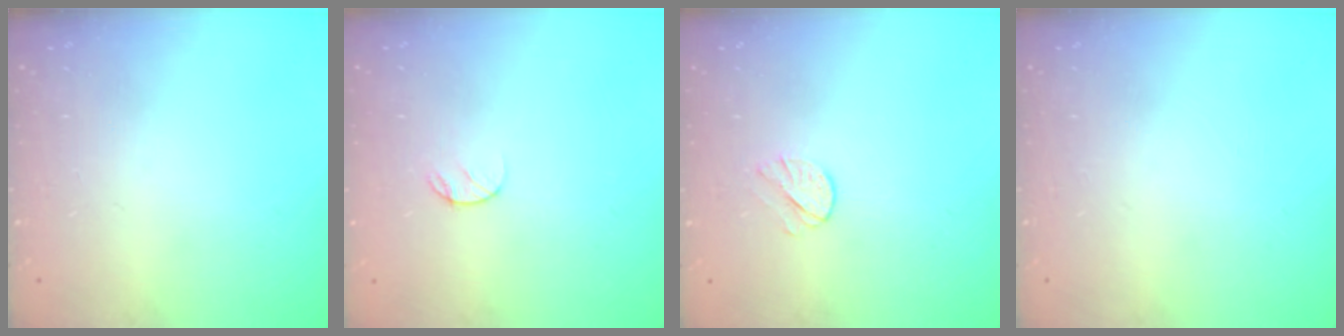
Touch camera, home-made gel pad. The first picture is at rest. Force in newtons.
{"total": 5.1, "press": 5.1, "slide": 0.4}
{"total": 4.5, "press": 4.5, "slide": 0.6}
{"total": 0.0}